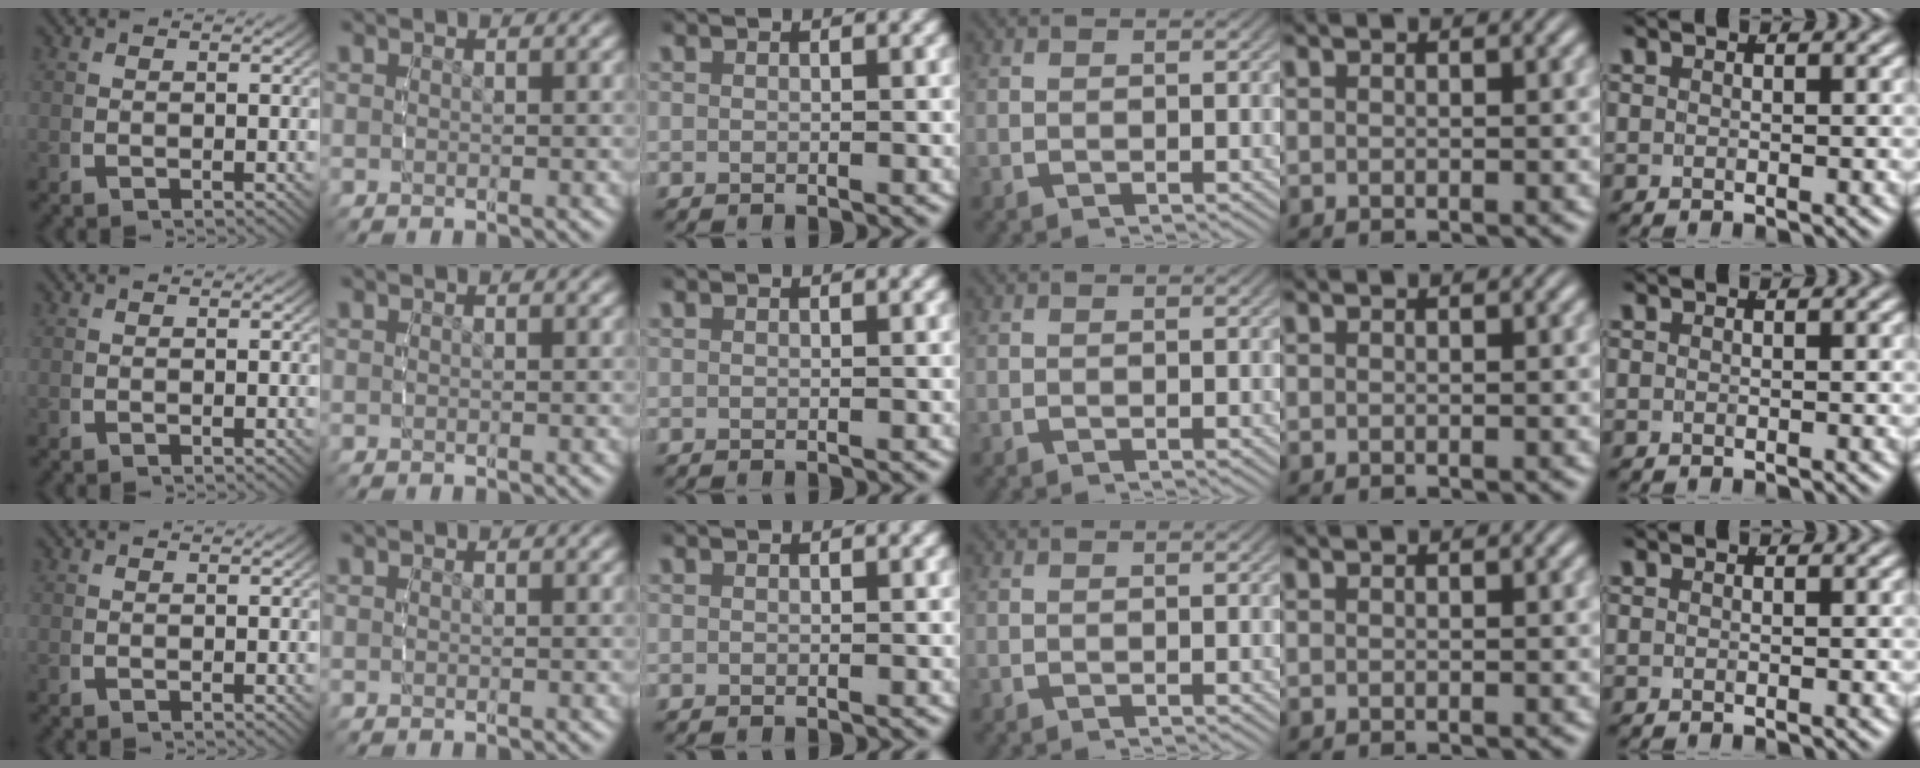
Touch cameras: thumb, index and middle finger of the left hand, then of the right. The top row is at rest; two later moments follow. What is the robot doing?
{"motion": "reach", "object": "router"}